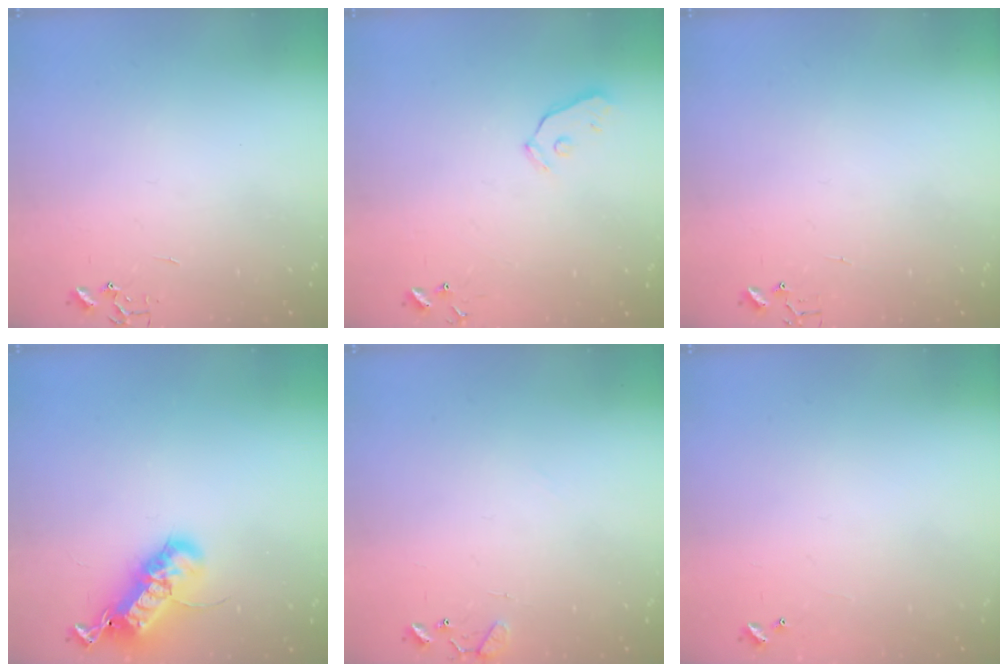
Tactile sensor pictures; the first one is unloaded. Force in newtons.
{"total": 3.7, "press": 3.6, "slide": 0.8}
{"total": 3.9, "press": 3.9, "slide": 0.4}
{"total": 21.0, "press": 21.0, "slide": 0.4}
{"total": 8.4, "press": 8.4, "slide": 0.7}
{"total": 3.7, "press": 3.6, "slide": 0.4}